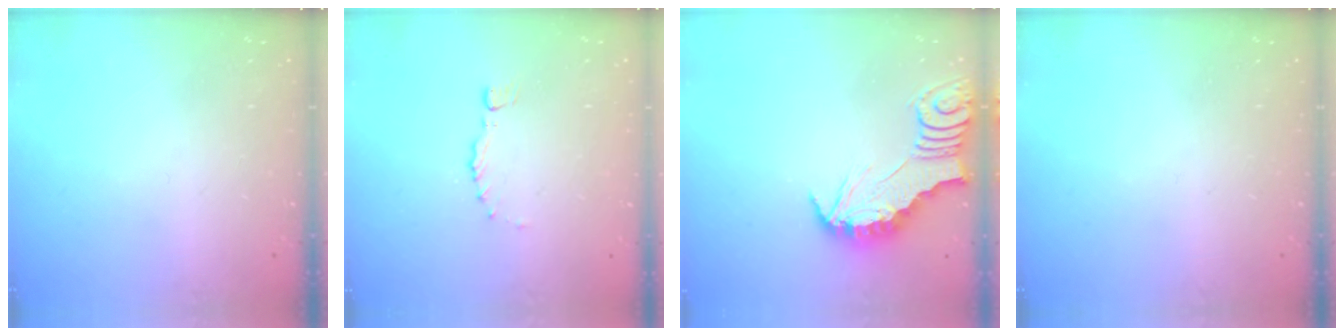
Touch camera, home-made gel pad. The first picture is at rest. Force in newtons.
{"total": 0.0}
{"total": 2.9, "press": 2.8, "slide": 0.3}
{"total": 0.0}